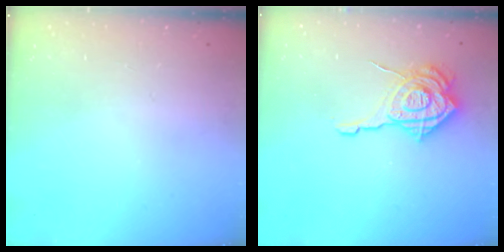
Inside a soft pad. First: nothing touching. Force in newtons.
{"total": 15.4, "press": 15.3, "slide": 1.5}